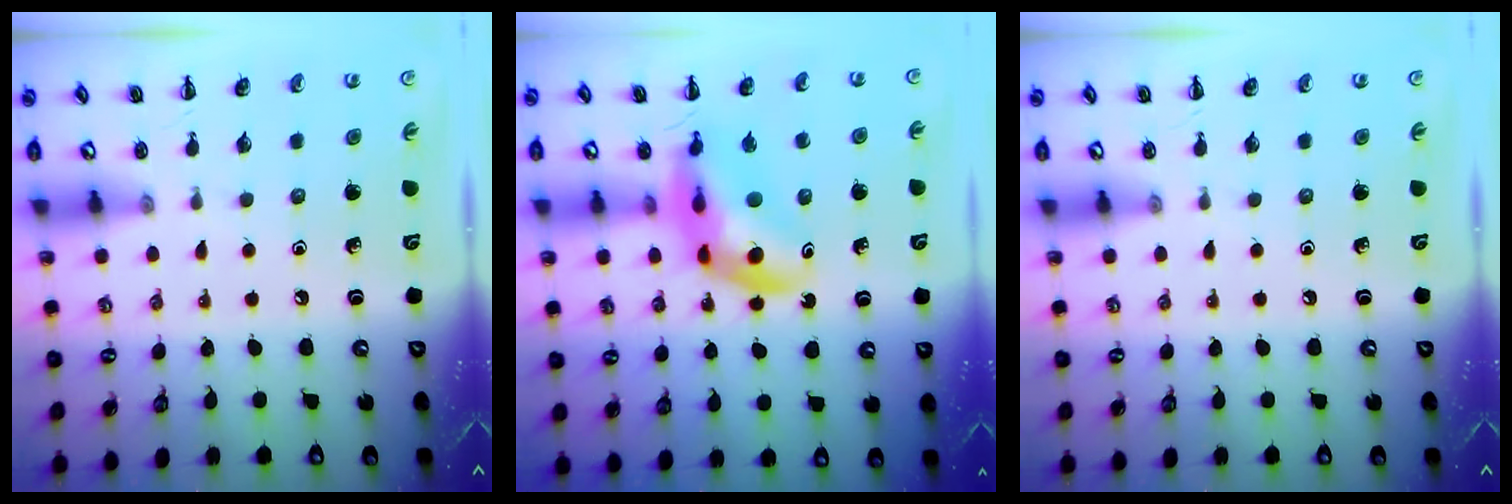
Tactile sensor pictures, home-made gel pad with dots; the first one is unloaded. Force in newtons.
{"total": 12.4, "press": 11.9, "slide": 3.4}
{"total": 0.0}